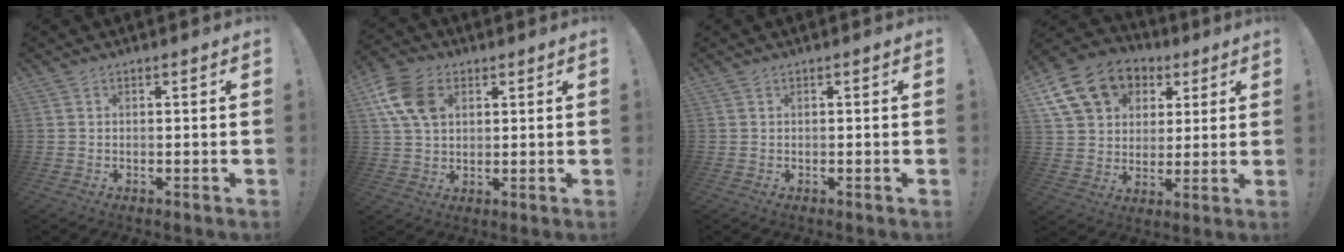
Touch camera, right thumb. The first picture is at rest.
{"total": 10.9, "force": [3.2, 7.6, 7.1], "torque": [-0.141, 0.006, 0.062]}
{"total": 0.0}
{"total": 16.7, "force": [7.4, 13.0, 7.5], "torque": [-0.106, -0.033, 0.150]}